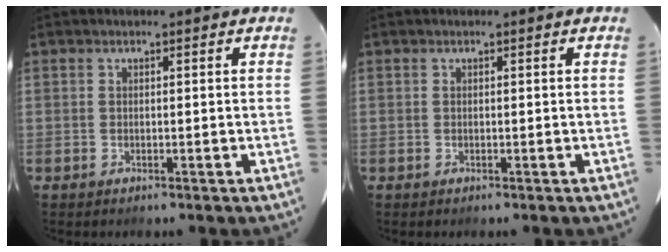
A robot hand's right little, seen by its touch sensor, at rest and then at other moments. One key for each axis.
{"total": 0.0}